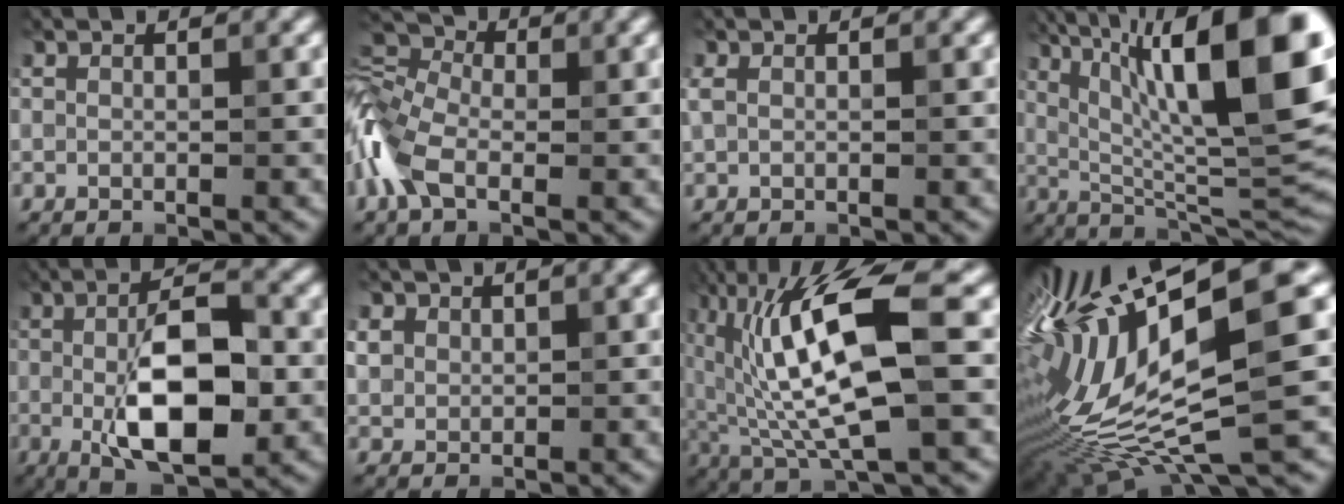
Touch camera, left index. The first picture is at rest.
{"total": 6.7, "force": [-2.7, 3.7, 4.9], "torque": [-0.125, 0.007, -0.080]}
{"total": 0.0}
{"total": 14.9, "force": [4.9, 4.0, 13.5], "torque": [-0.199, 0.009, 0.085]}
{"total": 8.3, "force": [-1.2, 3.4, 7.5], "torque": [-0.124, -0.004, -0.022]}
{"total": 1.1, "force": [0.3, 0.9, -0.6], "torque": [0.010, -0.003, 0.007]}
{"total": 10.8, "force": [1.1, 3.0, 10.4], "torque": [-0.185, 0.002, 0.017]}
{"total": 14.3, "force": [2.2, 4.0, 13.6], "torque": [-0.275, 0.005, 0.052]}